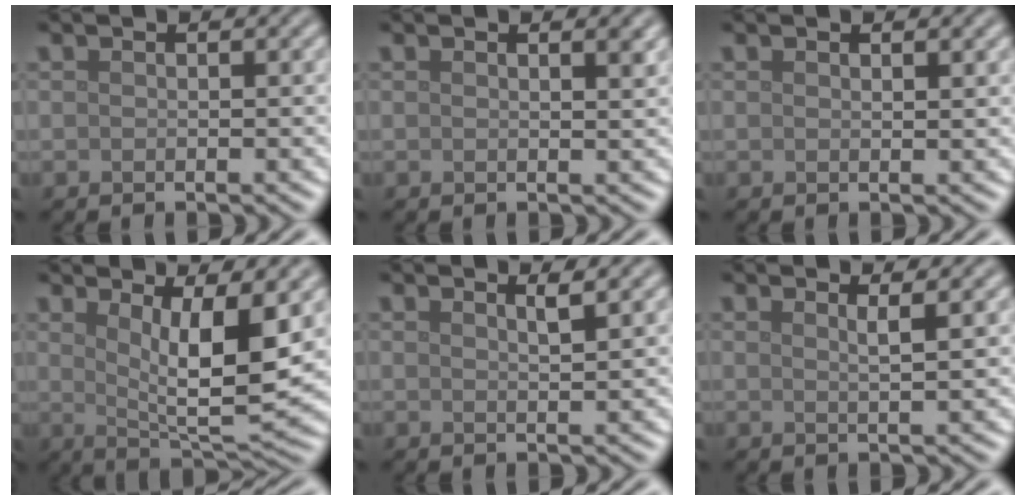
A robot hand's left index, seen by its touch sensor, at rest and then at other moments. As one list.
[{"total": 1.1, "force": [0.7, 0.3, 0.8], "torque": [-0.005, 0.003, 0.008]}, {"total": 0.8, "force": [0.6, 0.2, 0.5], "torque": [-0.006, 0.000, 0.011]}, {"total": 7.2, "force": [2.1, 1.8, 6.6], "torque": [-0.110, -0.020, 0.041]}, {"total": 1.3, "force": [0.9, 0.3, 0.9], "torque": [-0.005, 0.002, 0.011]}, {"total": 1.5, "force": [0.8, 0.4, 1.2], "torque": [-0.009, 0.002, 0.007]}]